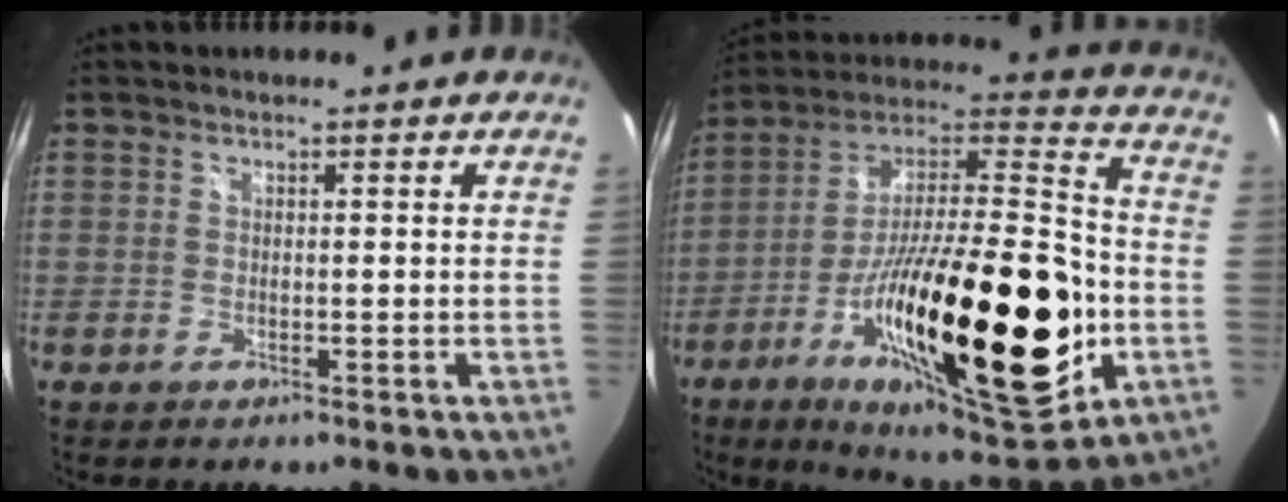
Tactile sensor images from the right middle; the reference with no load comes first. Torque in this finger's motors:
{"motor_torque": [2.14, 0.00, 0.90, 0.21]}